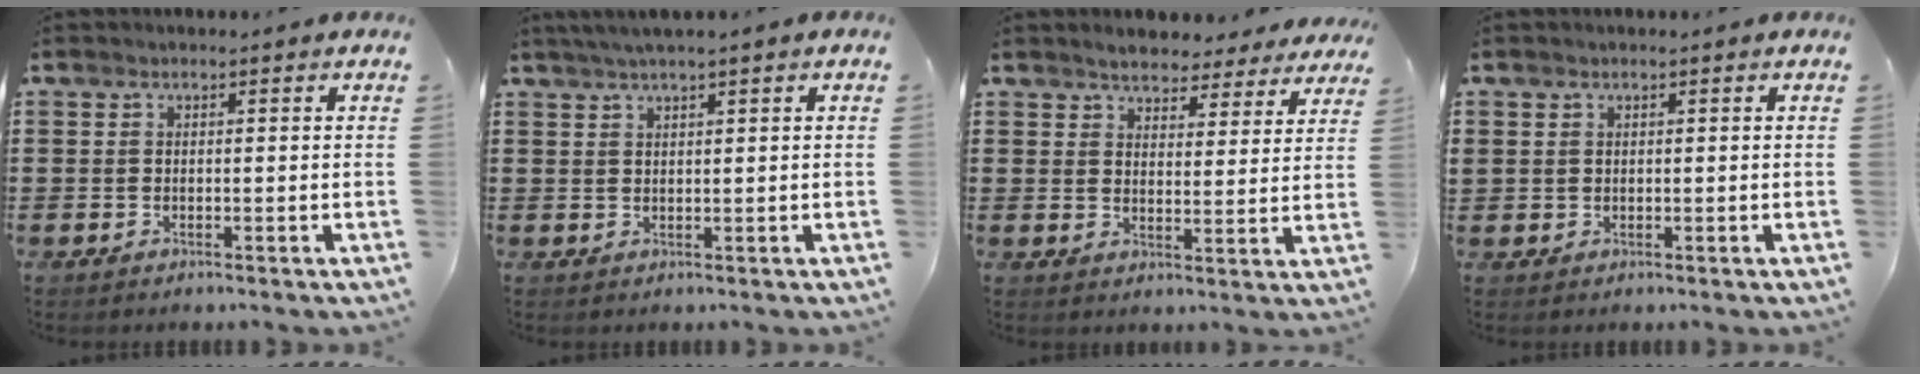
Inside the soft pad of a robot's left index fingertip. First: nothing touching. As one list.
[{"total": 2.0, "force": [1.3, -0.4, 1.4], "torque": [-0.027, -0.001, 0.025]}, {"total": 4.2, "force": [4.1, 0.7, 0.5], "torque": [-0.029, -0.015, 0.076]}, {"total": 0.7, "force": [0.5, 0.5, 0.1], "torque": [-0.005, 0.003, 0.009]}]